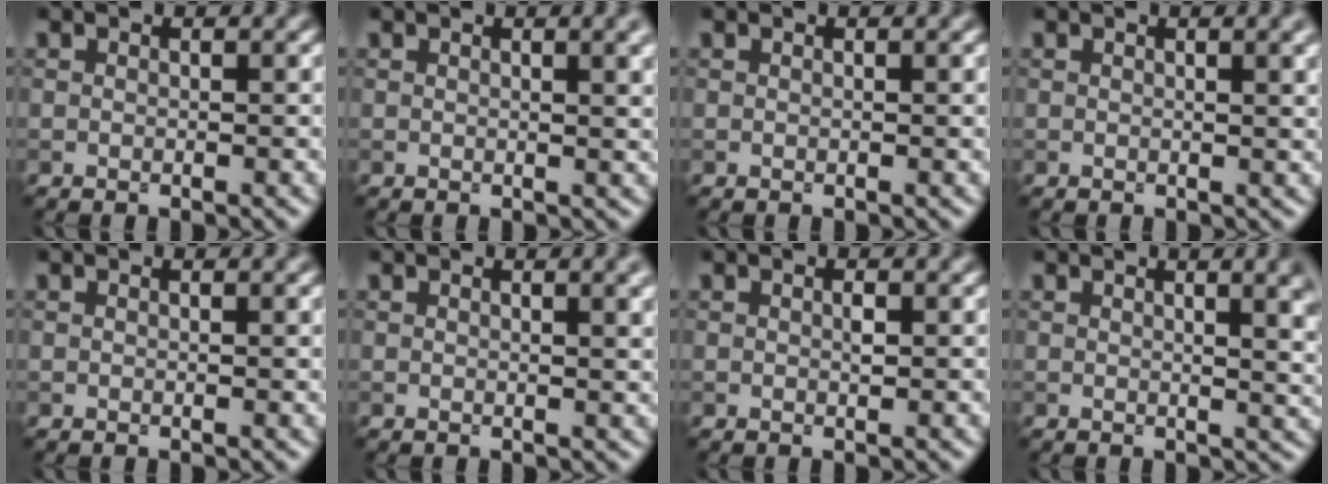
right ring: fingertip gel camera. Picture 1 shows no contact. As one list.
[{"total": 4.2, "force": [1.7, 1.6, 3.5], "torque": [-0.027, 0.009, 0.015]}, {"total": 0.6, "force": [0.3, 0.2, 0.5], "torque": [-0.002, 0.004, 0.003]}, {"total": 3.3, "force": [1.3, 1.1, 2.8], "torque": [-0.021, 0.007, 0.014]}, {"total": 0.6, "force": [0.3, 0.2, 0.6], "torque": [-0.002, 0.004, 0.004]}, {"total": 3.8, "force": [1.5, 1.4, 3.2], "torque": [-0.025, 0.006, 0.016]}, {"total": 0.6, "force": [0.1, 0.2, 0.6], "torque": [-0.011, 0.001, 0.001]}, {"total": 8.4, "force": [2.7, 3.7, 7.0], "torque": [-0.021, 0.027, 0.019]}]